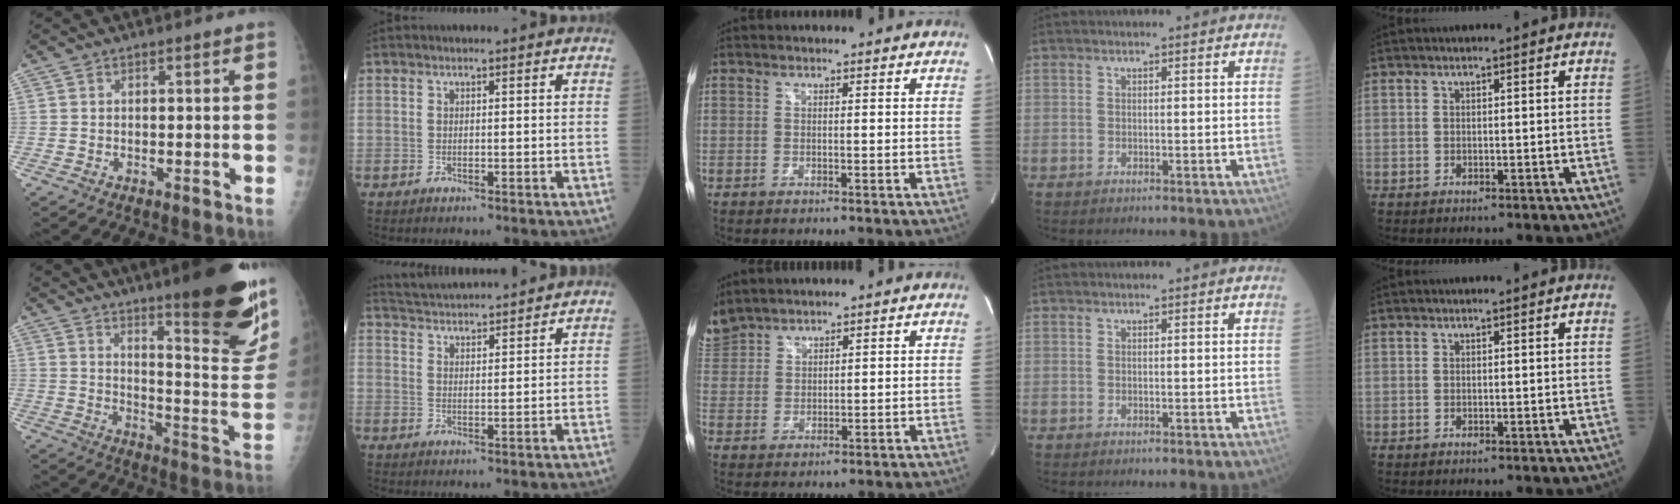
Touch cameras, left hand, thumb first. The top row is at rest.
{"thumb": {"total": 22.4, "force": [14.7, 3.8, 16.6], "torque": [-0.195, -0.098, 0.207]}, "index": {"total": 11.6, "force": [11.2, 0.6, 3.0], "torque": [-0.057, 0.024, 0.171]}, "middle": {"total": 5.4, "force": [5.2, 1.4, 0.6], "torque": [-0.023, 0.018, 0.112]}}